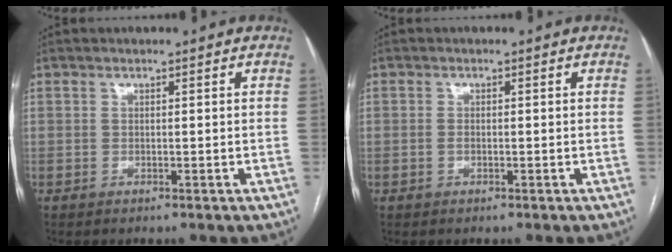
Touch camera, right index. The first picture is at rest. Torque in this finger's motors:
{"motor_torque": [-0.15, -0.02, -0.10, -0.01]}